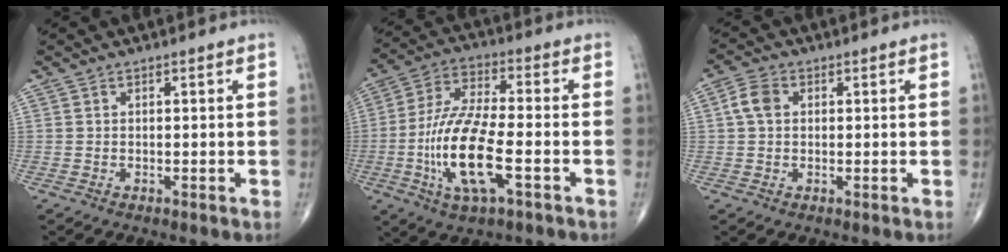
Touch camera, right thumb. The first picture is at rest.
{"total": 15.8, "force": [-4.4, 5.2, 14.3], "torque": [-0.299, 0.019, -0.081]}
{"total": 4.1, "force": [0.7, 2.9, 2.7], "torque": [-0.056, 0.011, 0.010]}